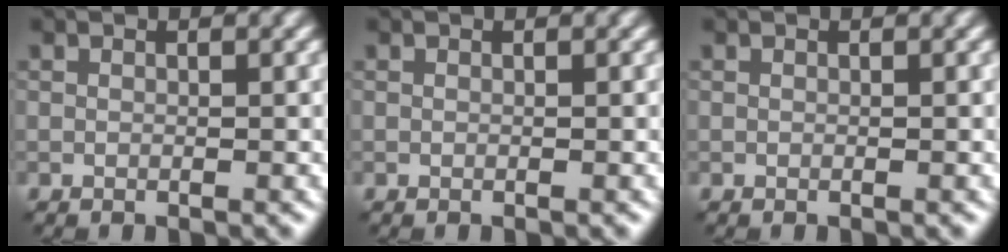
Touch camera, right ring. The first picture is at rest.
{"total": 0.0}
{"total": 0.0}